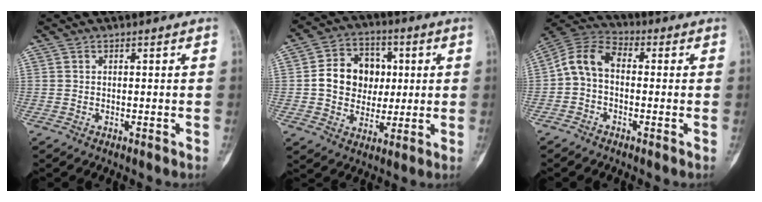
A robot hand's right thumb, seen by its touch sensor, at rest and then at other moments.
{"total": 12.7, "force": [1.2, 10.5, 7.0], "torque": [-0.070, 0.012, 0.017]}
{"total": 8.1, "force": [-0.5, 5.4, 6.0], "torque": [-0.104, 0.030, -0.028]}